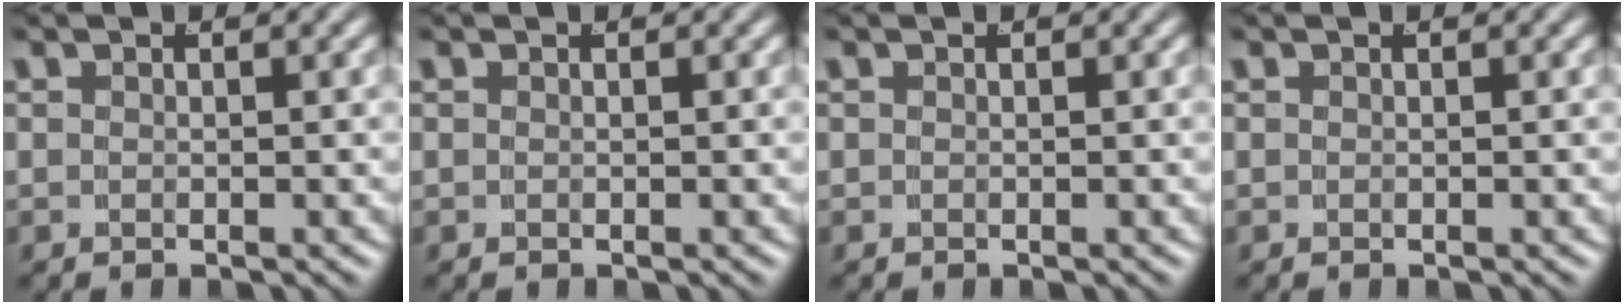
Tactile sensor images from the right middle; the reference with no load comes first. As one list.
[{"total": 0.0}, {"total": 0.0}, {"total": 0.0}]